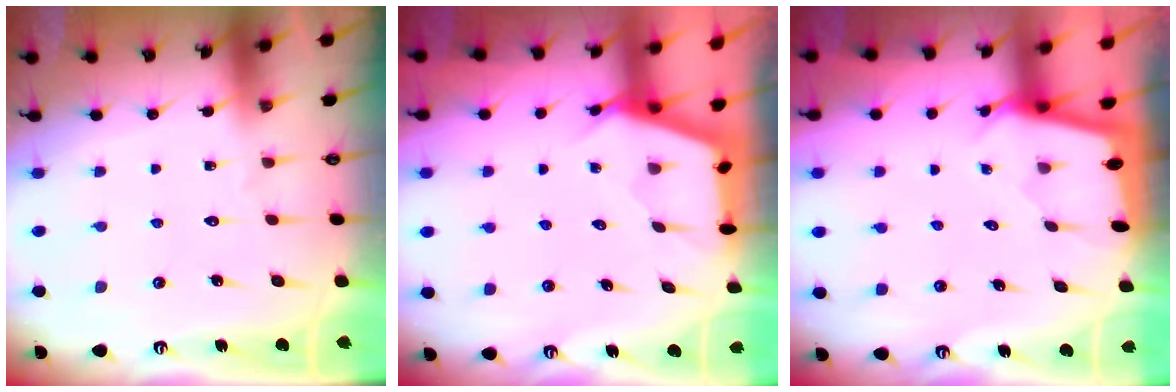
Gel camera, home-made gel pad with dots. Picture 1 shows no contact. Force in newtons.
{"total": 2.6, "press": 2.6, "slide": 0.4}
{"total": 1.7, "press": 1.6, "slide": 0.2}